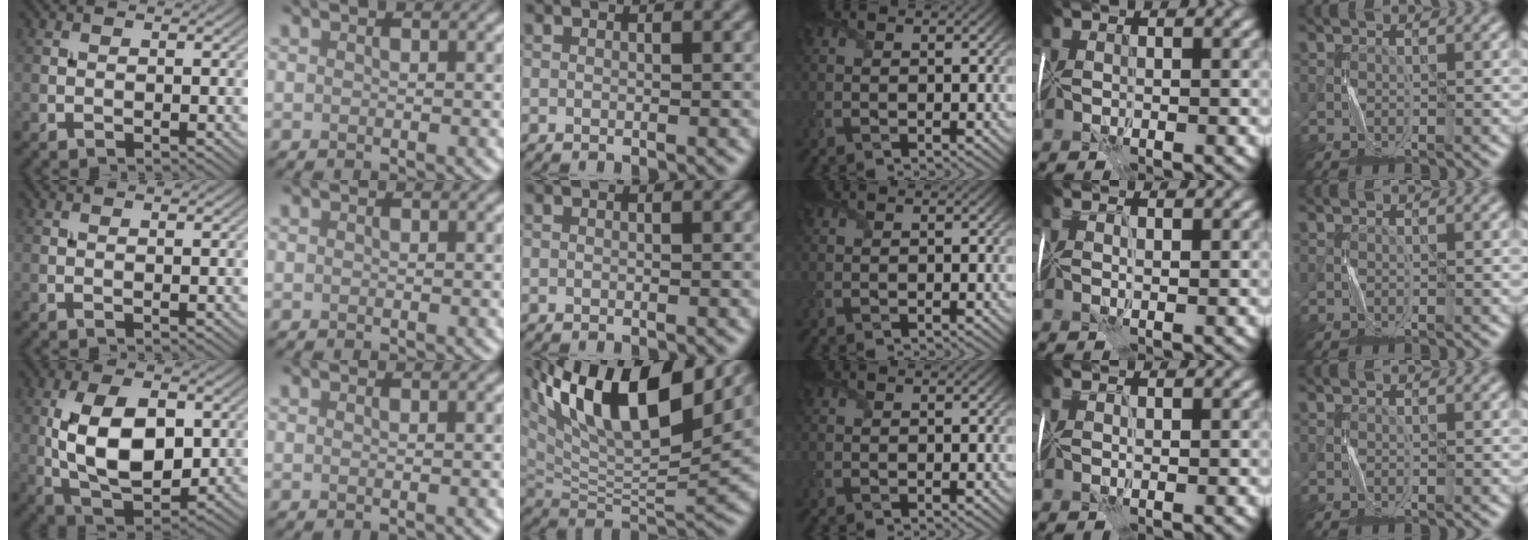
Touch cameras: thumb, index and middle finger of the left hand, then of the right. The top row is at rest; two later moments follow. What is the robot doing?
{"motion": "fold", "object": "handkerchief"}